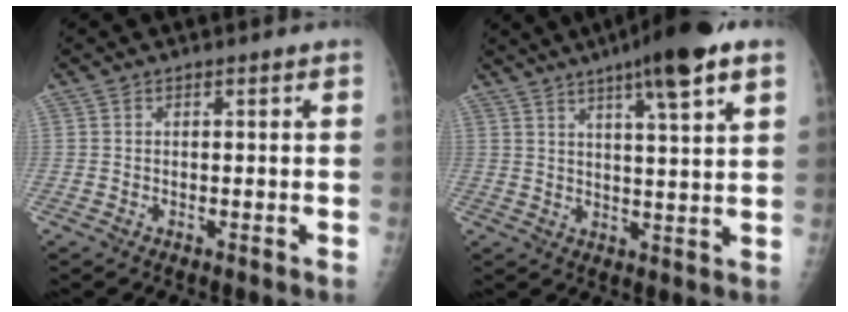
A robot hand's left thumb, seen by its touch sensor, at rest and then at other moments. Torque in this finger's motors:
{"motor_torque": [2.05, 2.21, 1.16, -0.71, 0.18]}